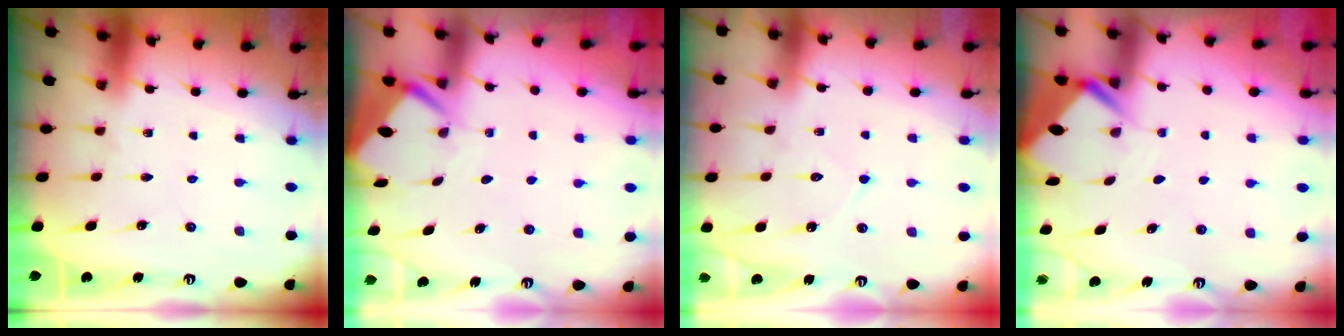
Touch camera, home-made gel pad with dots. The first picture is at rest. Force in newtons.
{"total": 3.8, "press": 3.8, "slide": 0.3}
{"total": 6.3, "press": 6.3, "slide": 0.5}
{"total": 3.7, "press": 3.7, "slide": 0.3}